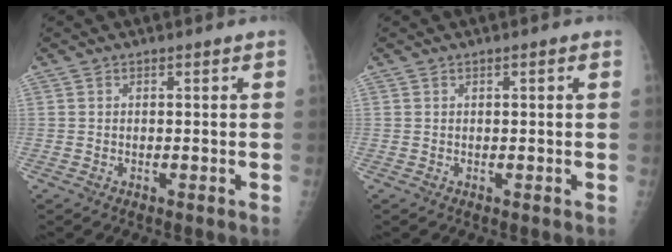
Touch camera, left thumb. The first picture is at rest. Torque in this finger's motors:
{"motor_torque": [0.11, 0.33, -0.05, -0.05, 0.00]}